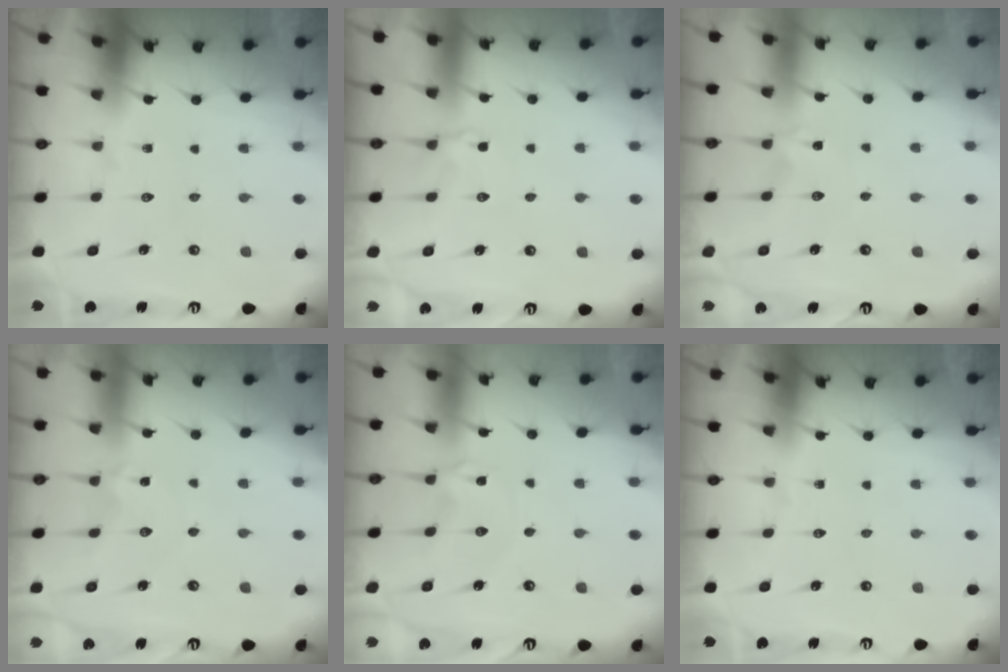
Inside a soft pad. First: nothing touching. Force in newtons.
{"total": 2.2, "press": 1.9, "slide": 1.2}
{"total": 1.3, "press": 1.2, "slide": 0.4}
{"total": 1.5, "press": 1.5, "slide": 0.3}
{"total": 0.7, "press": 0.6, "slide": 0.3}
{"total": 0.0}